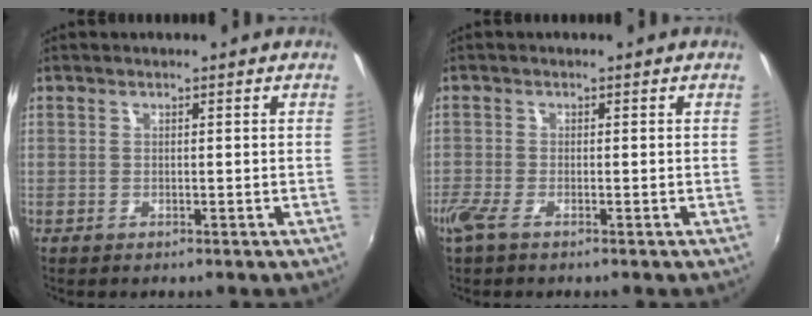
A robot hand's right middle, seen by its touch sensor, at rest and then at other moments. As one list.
[{"total": 2.7, "force": [-1.7, 0.5, 2.0], "torque": [-0.044, -0.011, -0.036]}]